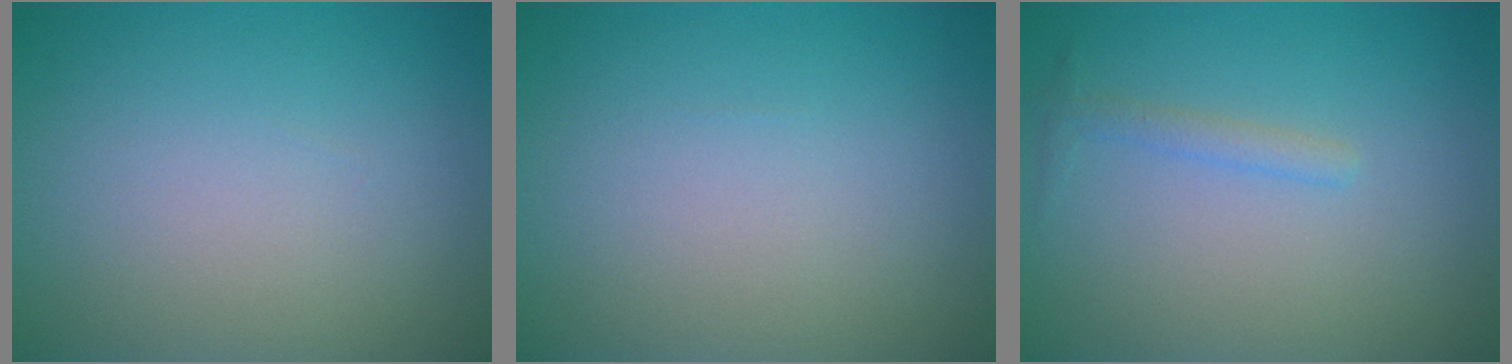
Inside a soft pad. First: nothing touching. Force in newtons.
{"total": 0.0}
{"total": 1.2, "press": 1.2, "slide": 0.0}